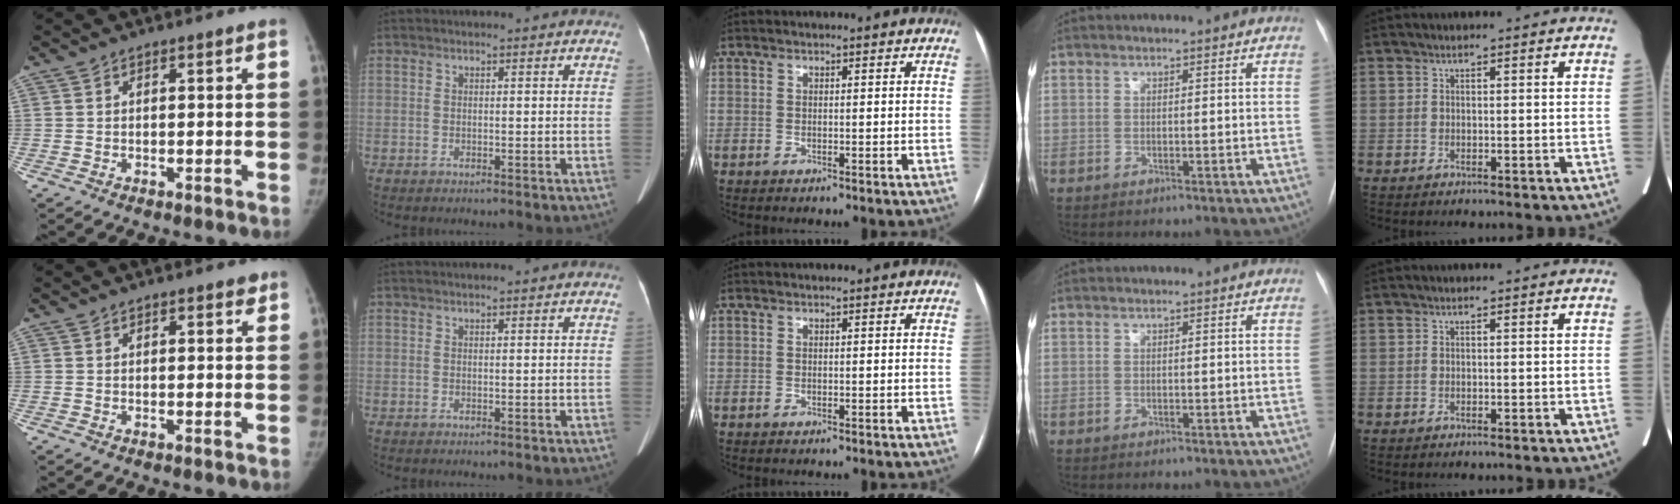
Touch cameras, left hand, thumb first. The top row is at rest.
{"thumb": {"total": 1.4, "force": [1.1, 0.6, 0.6], "torque": [-0.001, -0.005, 0.011]}, "index": {"total": 1.0, "force": [0.9, -0.1, 0.4], "torque": [-0.004, 0.018, 0.017]}}